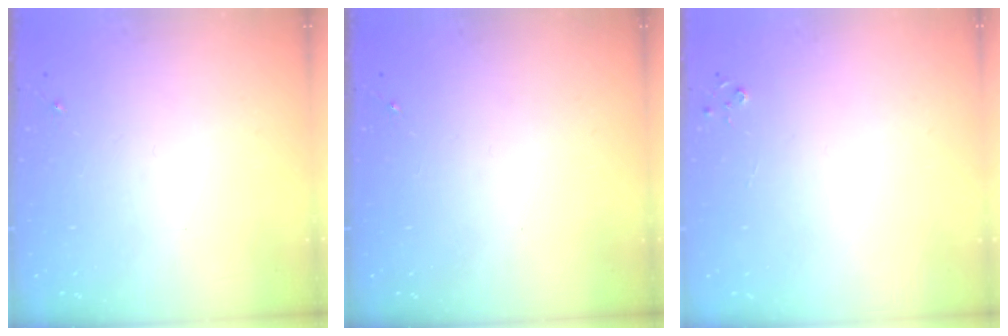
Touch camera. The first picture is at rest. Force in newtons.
{"total": 0.0}
{"total": 2.8, "press": 2.8, "slide": 0.3}